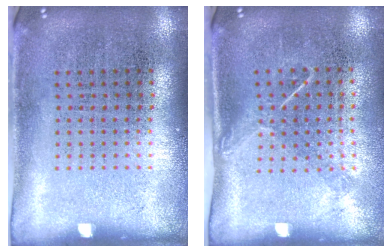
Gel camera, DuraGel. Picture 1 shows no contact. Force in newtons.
{"total": 1.3, "press": 1.0, "slide": 0.9}